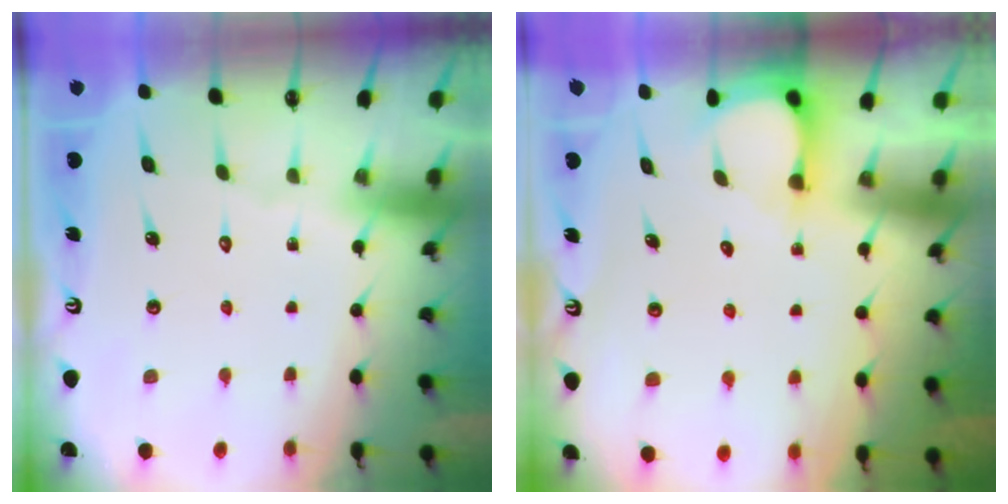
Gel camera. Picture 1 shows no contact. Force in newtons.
{"total": 3.2, "press": 3.2, "slide": 0.3}